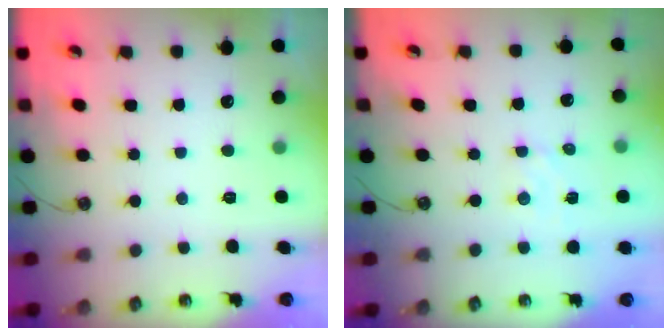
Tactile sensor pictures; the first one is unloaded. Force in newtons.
{"total": 2.9, "press": 2.9, "slide": 0.3}